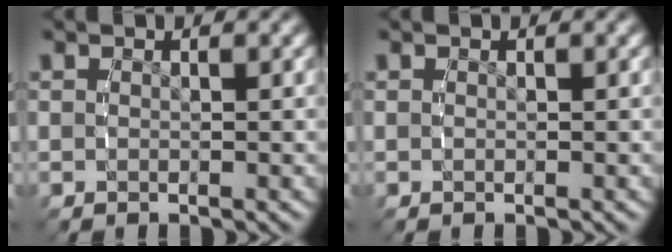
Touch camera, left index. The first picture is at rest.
{"total": 0.0}